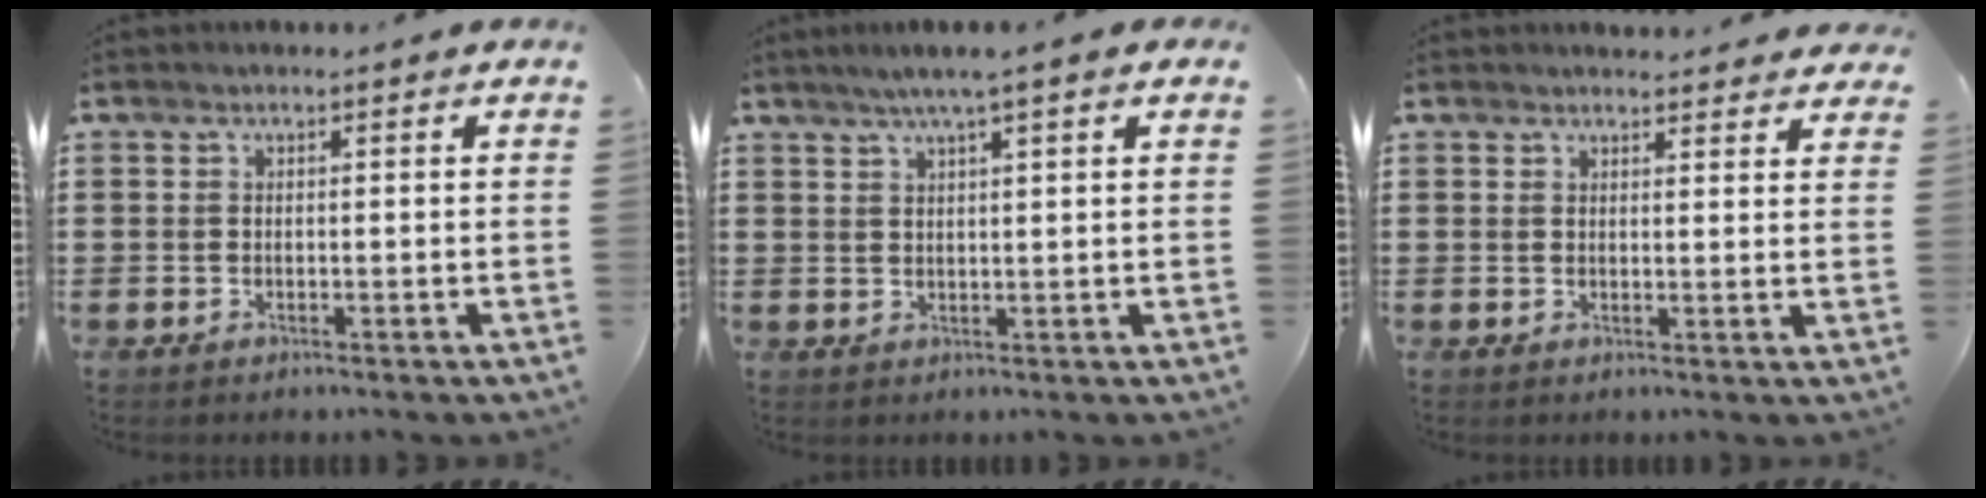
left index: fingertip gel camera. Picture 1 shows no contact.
{"total": 3.1, "force": [1.8, -0.2, 2.5], "torque": [-0.050, 0.001, 0.032]}
{"total": 2.3, "force": [2.3, 0.2, 0.3], "torque": [-0.003, -0.008, 0.043]}